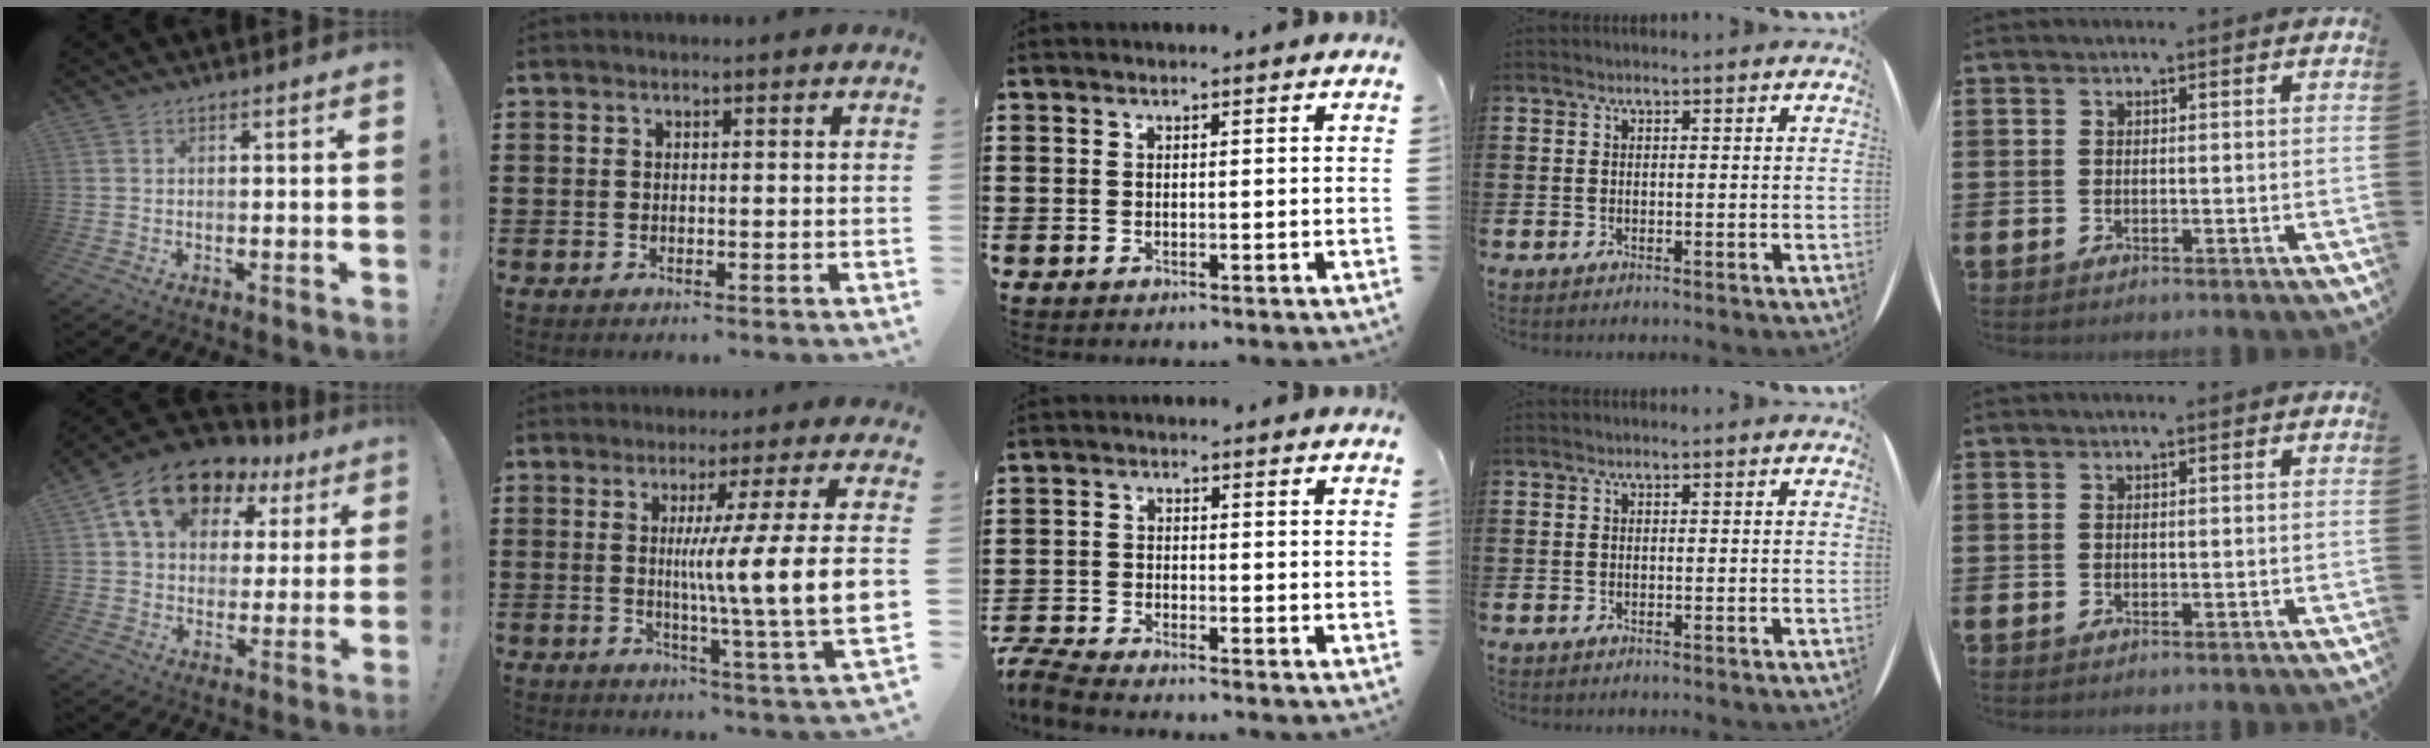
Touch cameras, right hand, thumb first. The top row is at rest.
{"thumb": {"total": 15.7, "force": [8.1, 10.5, 8.4], "torque": [-0.139, -0.033, 0.150]}, "index": {"total": 11.2, "force": [0.7, -0.8, 11.1], "torque": [-0.203, -0.015, 0.001]}, "middle": {"total": 3.3, "force": [-3.2, 0.1, 0.8], "torque": [-0.036, -0.006, -0.071]}}